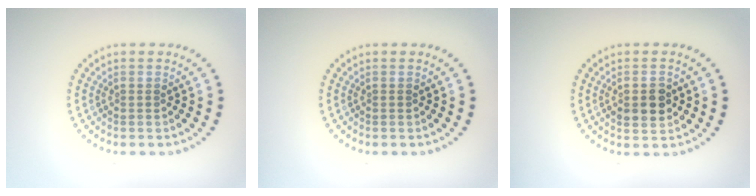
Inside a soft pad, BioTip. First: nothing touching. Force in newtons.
{"total": 0.0}
{"total": 2.9, "press": 2.9, "slide": 0.2}